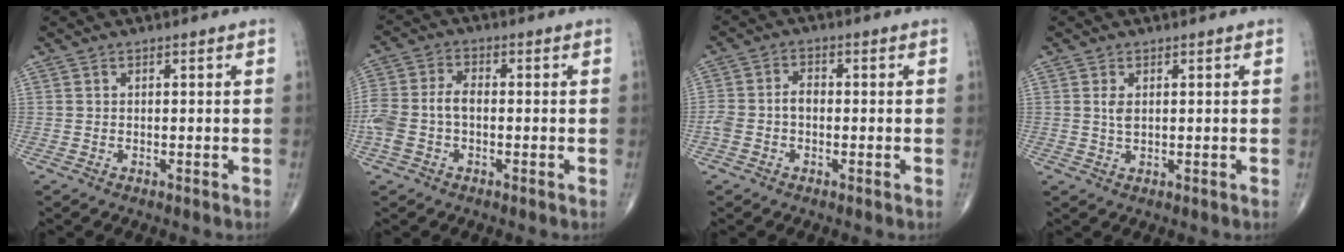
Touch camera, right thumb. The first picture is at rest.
{"total": 7.9, "force": [-1.5, 4.7, 6.1], "torque": [-0.151, 0.024, -0.032]}
{"total": 4.2, "force": [-0.9, 2.7, 3.1], "torque": [-0.069, 0.019, -0.019]}
{"total": 1.8, "force": [0.5, 0.9, 1.5], "torque": [-0.030, -0.002, 0.012]}